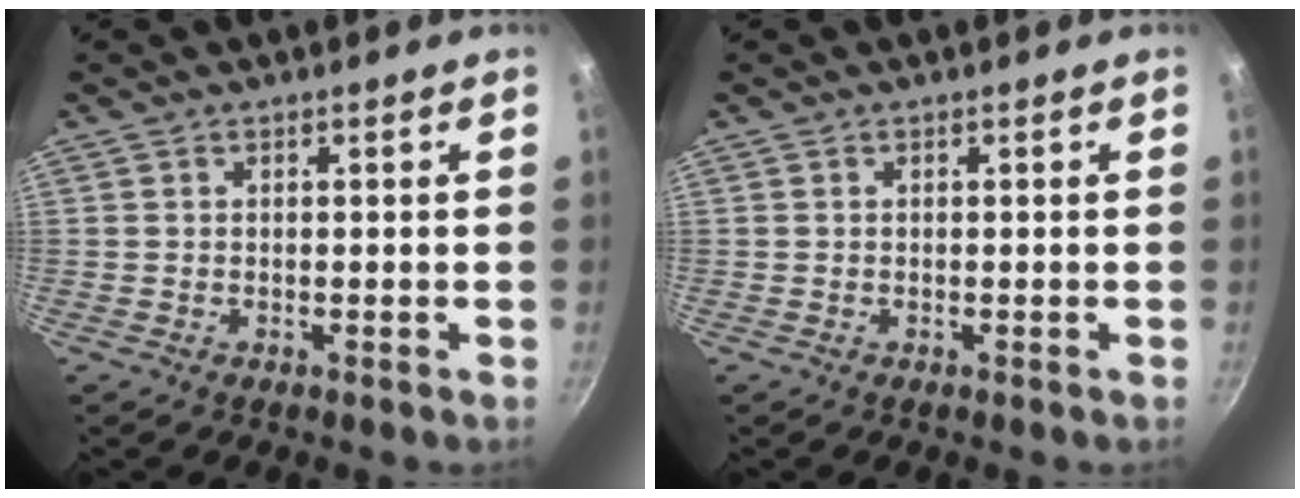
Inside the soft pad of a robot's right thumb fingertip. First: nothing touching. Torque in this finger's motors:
{"motor_torque": [-0.42, 0.05, -0.05, -0.26, 0.01]}